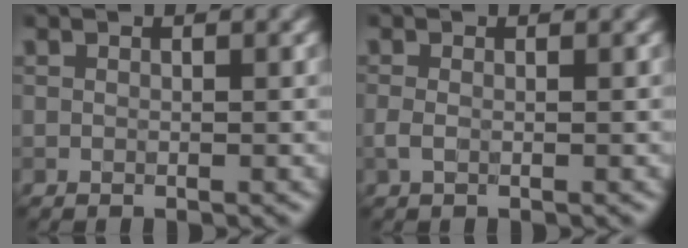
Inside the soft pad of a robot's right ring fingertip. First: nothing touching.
{"total": 0.9, "force": [-0.2, 0.4, 0.8], "torque": [-0.021, -0.002, -0.006]}